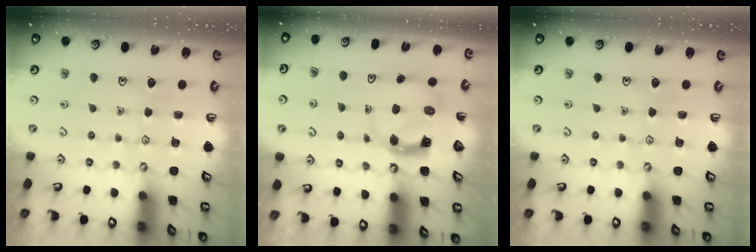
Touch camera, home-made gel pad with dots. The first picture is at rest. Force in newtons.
{"total": 3.8, "press": 3.7, "slide": 0.5}
{"total": 0.0}